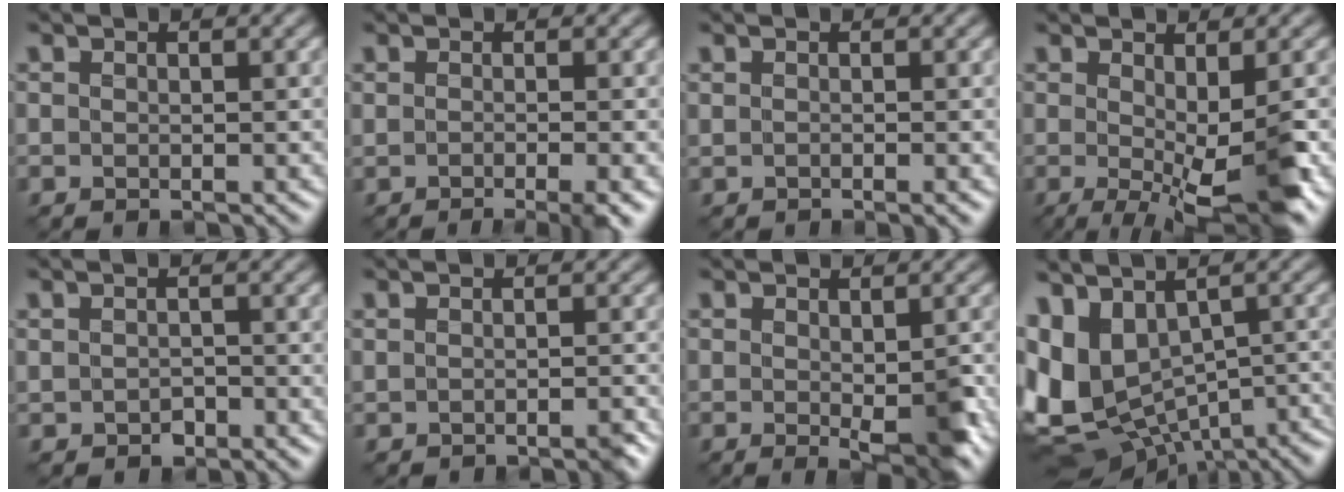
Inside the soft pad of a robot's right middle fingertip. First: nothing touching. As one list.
[{"total": 1.8, "force": [-0.9, 0.0, 1.5], "torque": [-0.026, -0.002, -0.017]}, {"total": 0.0}, {"total": 6.5, "force": [-1.1, 1.4, 6.3], "torque": [-0.104, -0.009, -0.020]}, {"total": 1.7, "force": [-1.0, 1.1, 0.9], "torque": [-0.015, -0.006, -0.019]}, {"total": 1.1, "force": [-0.6, 0.5, 0.8], "torque": [-0.012, -0.006, -0.007]}, {"total": 3.9, "force": [-0.5, 1.5, 3.6], "torque": [-0.059, -0.009, -0.004]}, {"total": 14.6, "force": [-3.8, 9.3, 10.7], "torque": [-0.217, -0.004, -0.012]}]